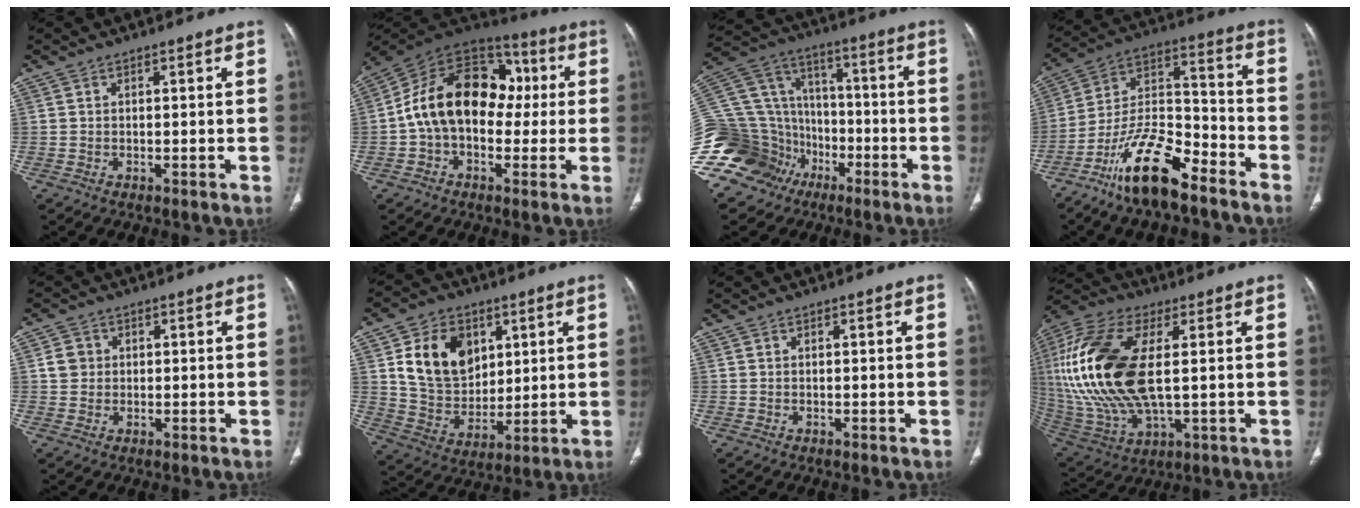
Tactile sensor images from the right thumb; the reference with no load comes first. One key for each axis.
{"total": 18.7, "fx": 0.2, "fy": 13.1, "fz": 13.3, "tx": -0.190, "ty": 0.051, "tz": -0.009}
{"total": 26.0, "fx": -11.8, "fy": 20.4, "fz": 11.0, "tx": -0.244, "ty": 0.086, "tz": -0.201}
{"total": 16.8, "fx": -11.5, "fy": 5.8, "fz": 10.8, "tx": -0.187, "ty": 0.080, "tz": -0.211}
{"total": 3.2, "fx": 0.5, "fy": 3.0, "fz": 1.1, "tx": -0.005, "ty": 0.005, "tz": 0.008}
{"total": 15.4, "fx": 5.4, "fy": 11.4, "fz": 8.8, "tx": -0.111, "ty": -0.022, "tz": 0.108}
{"total": 0.0}
{"total": 25.1, "fx": 2.9, "fy": 12.1, "fz": 21.8, "tx": -0.479, "ty": -0.010, "tz": 0.057}